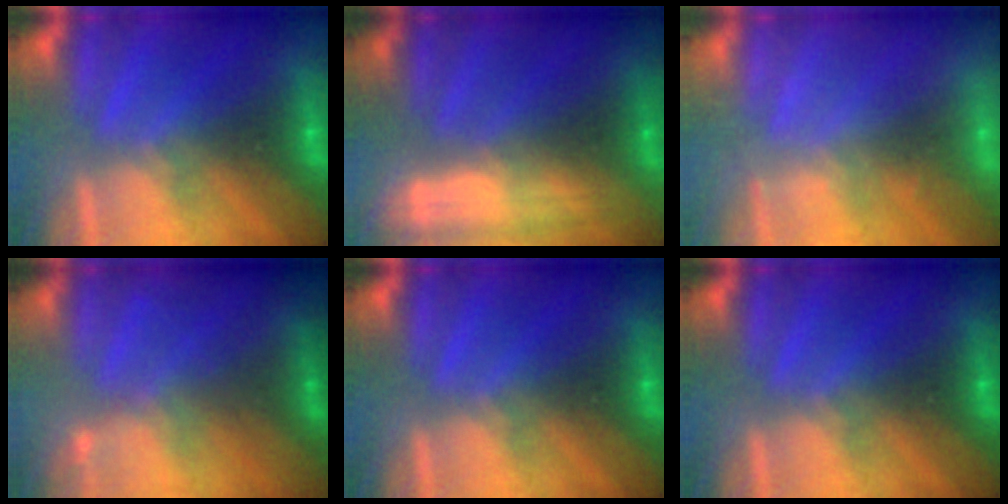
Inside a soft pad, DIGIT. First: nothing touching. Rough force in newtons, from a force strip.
{"total": 2.9}
{"total": 2.3}
{"total": 2.0}
{"total": 0.0}
{"total": 0.0}